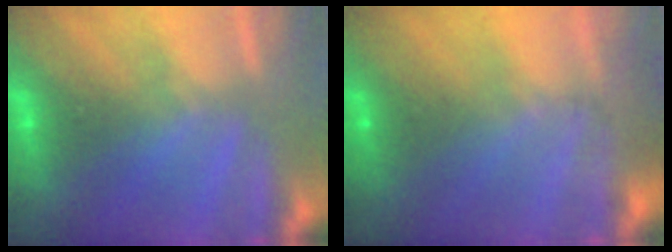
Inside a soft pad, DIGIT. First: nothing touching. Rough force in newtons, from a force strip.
{"total": 8.7}